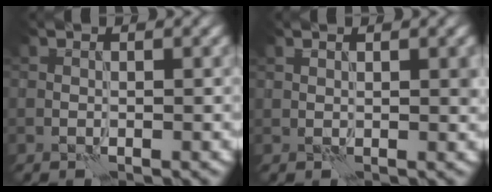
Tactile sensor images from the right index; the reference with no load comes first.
{"total": 0.9, "force": [0.4, 0.4, 0.7], "torque": [-0.013, 0.000, 0.010]}